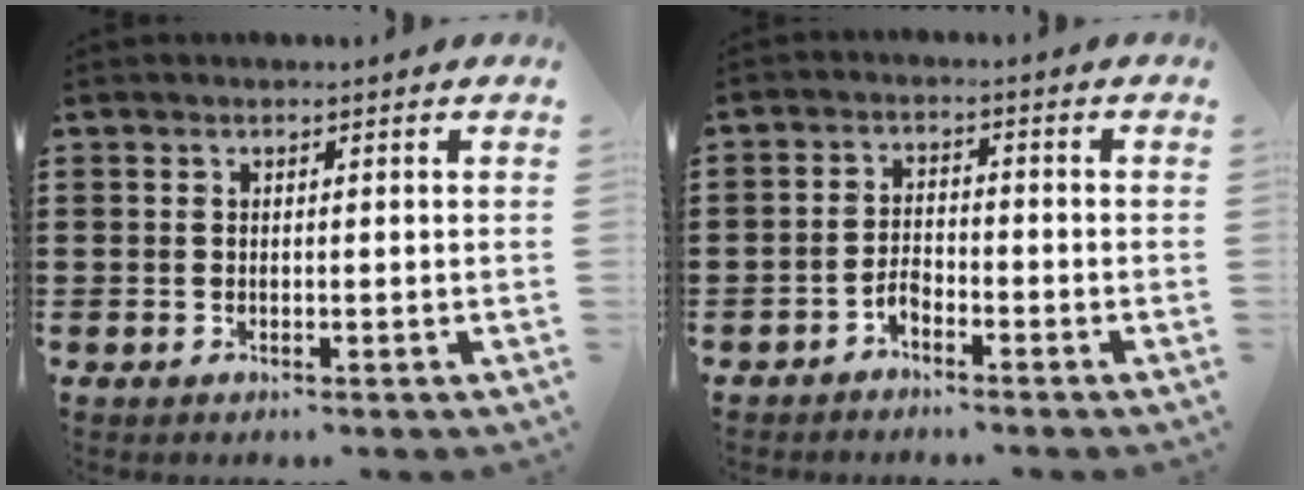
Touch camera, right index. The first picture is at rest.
{"total": 2.3, "force": [-2.0, 1.0, 0.6], "torque": [-0.018, 0.005, -0.041]}